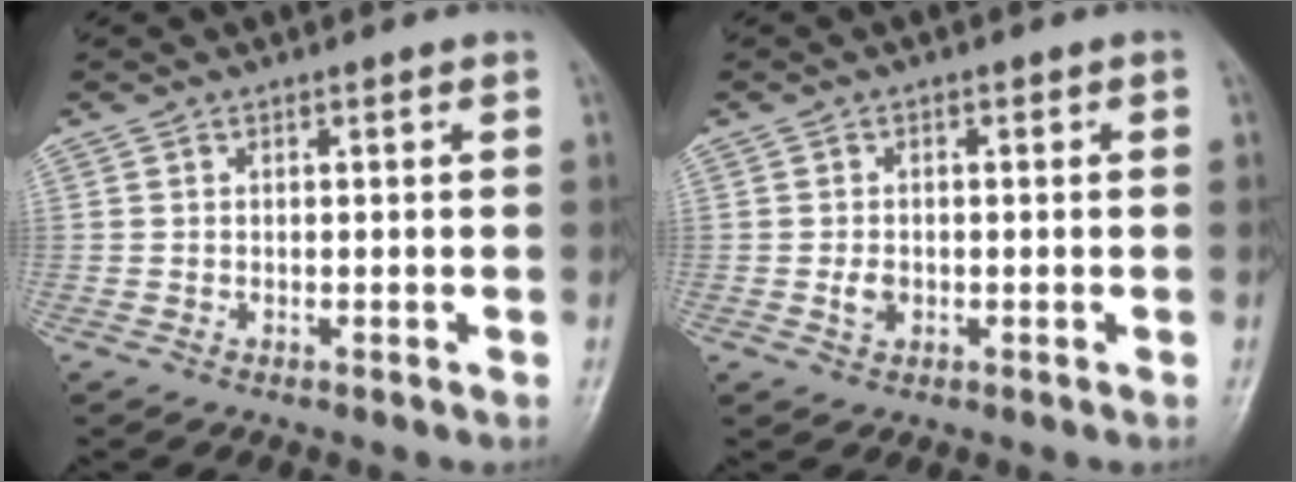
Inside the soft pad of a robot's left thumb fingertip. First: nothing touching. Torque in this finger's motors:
{"motor_torque": [0.18, 0.17, 0.23, 0.20, 0.00]}